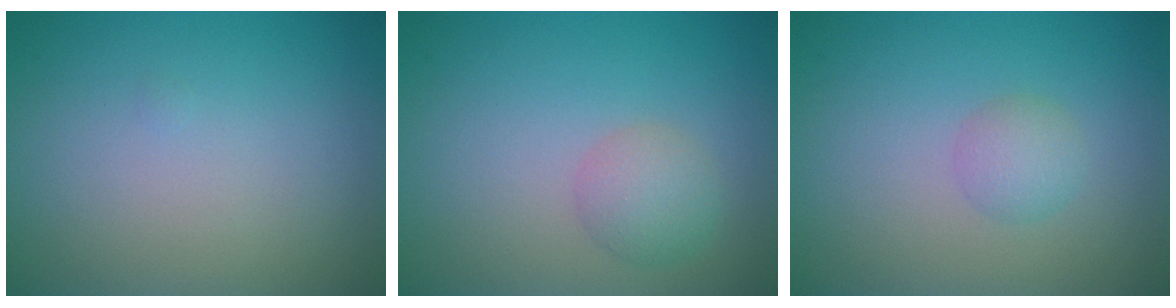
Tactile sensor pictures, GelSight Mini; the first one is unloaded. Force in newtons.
{"total": 2.3, "press": 2.3, "slide": 0.1}
{"total": 1.5, "press": 1.5, "slide": 0.0}